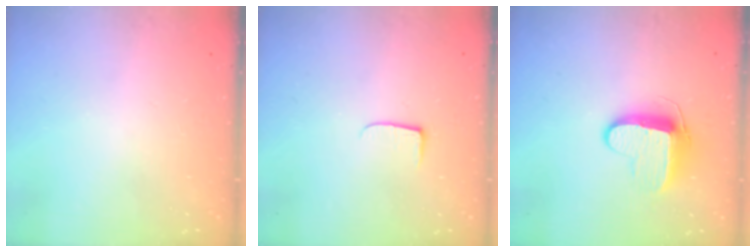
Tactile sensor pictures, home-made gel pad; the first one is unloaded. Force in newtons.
{"total": 5.6, "press": 5.5, "slide": 0.7}
{"total": 10.0, "press": 10.0, "slide": 0.2}